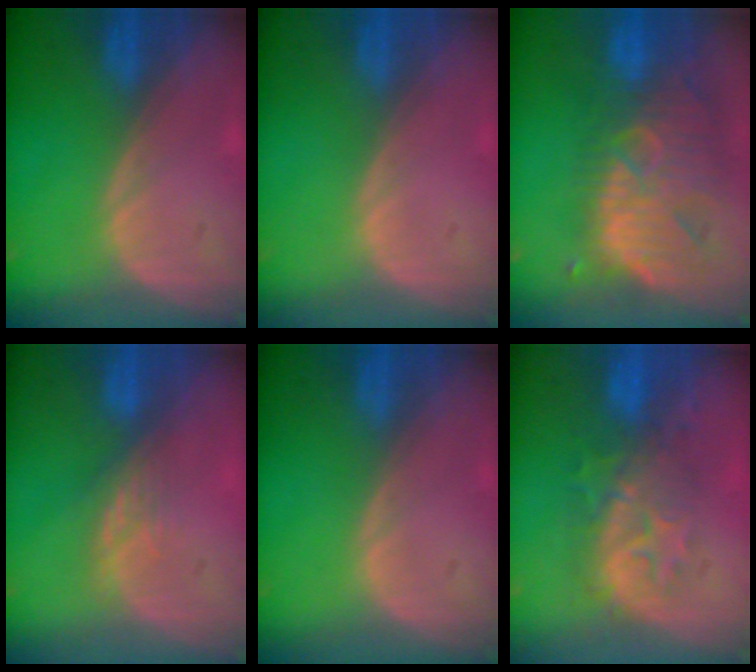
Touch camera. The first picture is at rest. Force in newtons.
{"total": 0.0}
{"total": 13.2, "press": 11.4, "slide": 6.6}
{"total": 3.3, "press": 3.0, "slide": 1.5}
{"total": 0.0}
{"total": 8.4, "press": 8.2, "slide": 1.6}